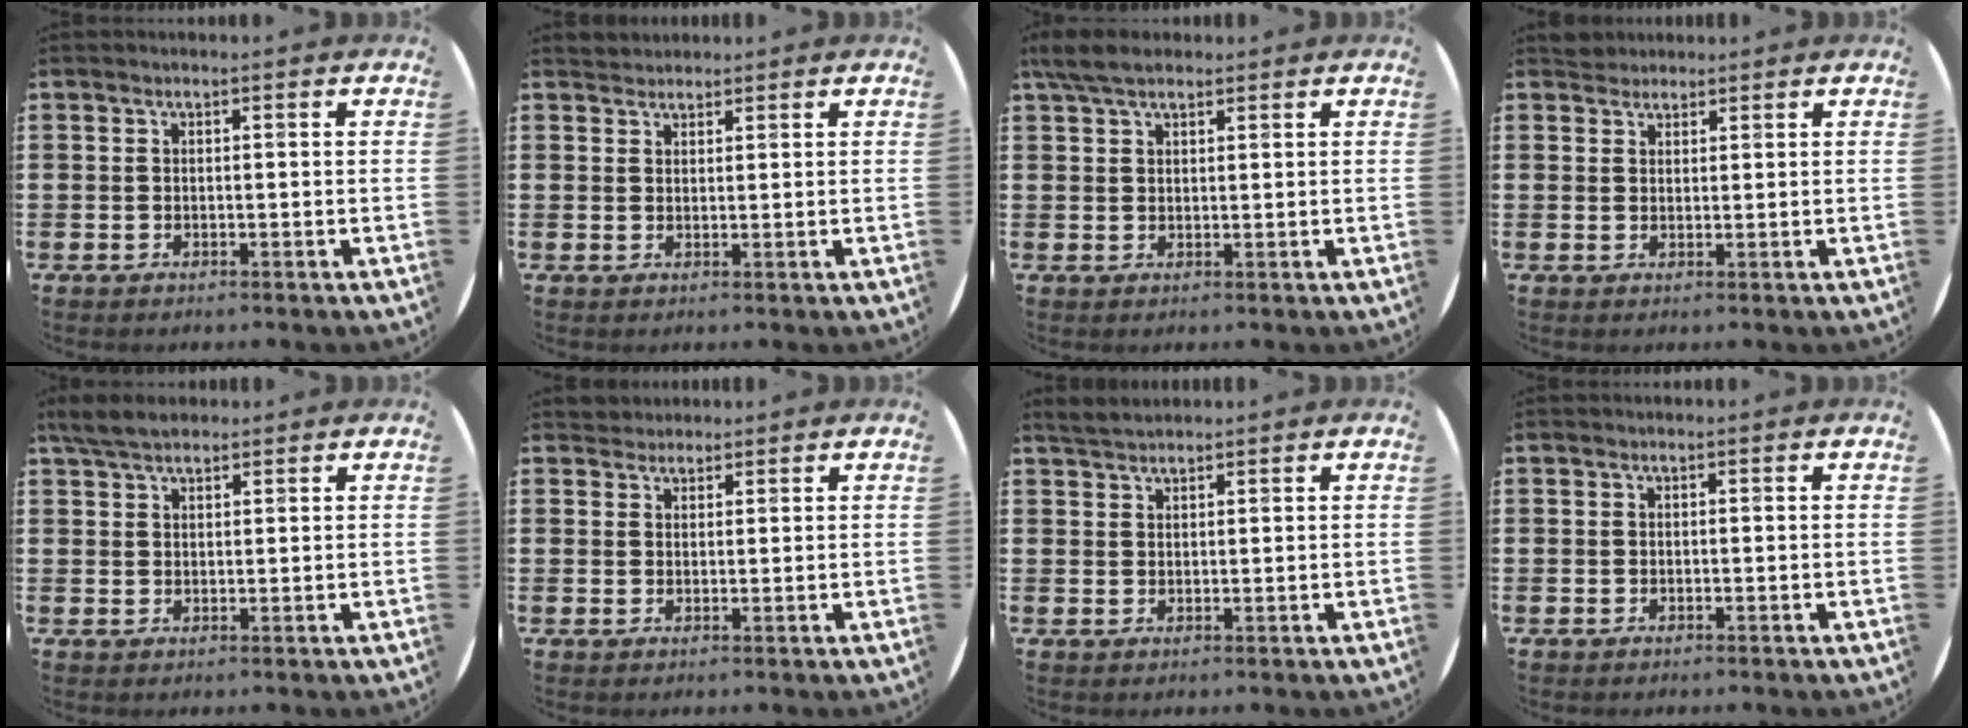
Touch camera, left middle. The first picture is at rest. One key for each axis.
{"total": 1.5, "fx": 1.4, "fy": 0.4, "fz": -0.4, "tx": 0.005, "ty": 0.003, "tz": 0.029}
{"total": 4.1, "fx": 3.3, "fy": 1.4, "fz": 2.0, "tx": -0.045, "ty": 0.004, "tz": 0.061}
{"total": 1.9, "fx": 1.8, "fy": 0.6, "fz": -0.1, "tx": 0.008, "ty": 0.002, "tz": 0.035}
{"total": 4.0, "fx": 3.4, "fy": 1.2, "fz": 1.6, "tx": -0.038, "ty": 0.003, "tz": 0.064}
{"total": 1.9, "fx": 1.8, "fy": 0.7, "fz": -0.3, "tx": 0.003, "ty": 0.005, "tz": 0.036}
{"total": 2.1, "fx": 2.1, "fy": 0.5, "fz": 0.4, "tx": -0.012, "ty": 0.005, "tz": 0.040}
{"total": 0.0}